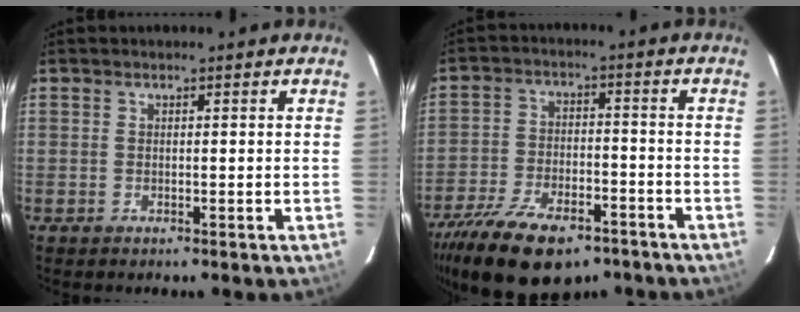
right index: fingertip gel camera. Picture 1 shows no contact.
{"total": 19.4, "force": [-13.3, 8.8, 11.1], "torque": [-0.234, -0.027, -0.212]}